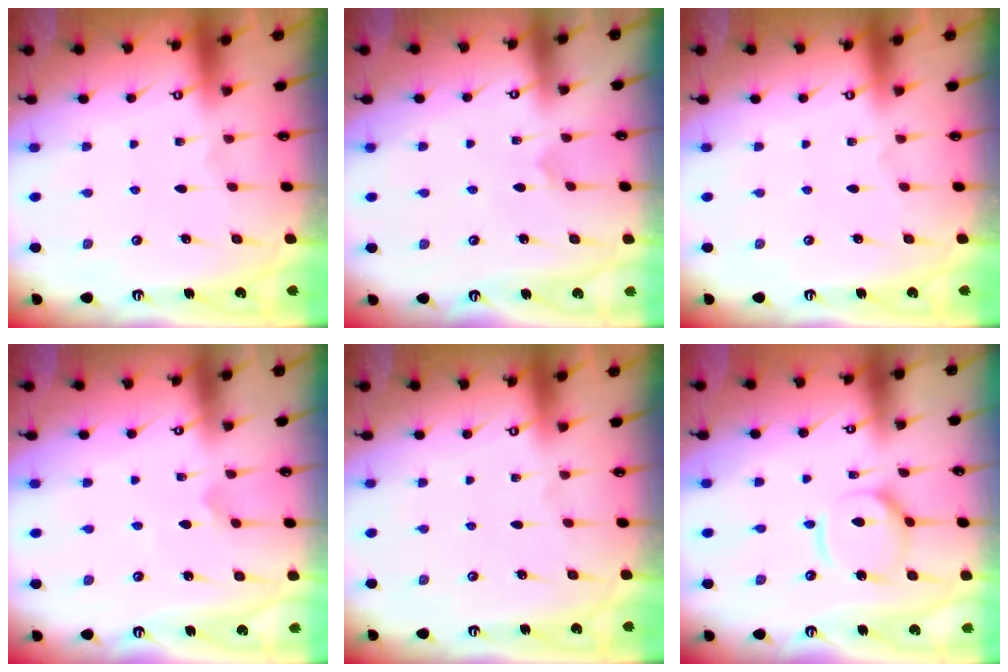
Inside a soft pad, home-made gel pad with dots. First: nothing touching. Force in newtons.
{"total": 2.3, "press": 2.3, "slide": 0.2}
{"total": 0.0}
{"total": 2.7, "press": 2.7, "slide": 0.6}
{"total": 0.0}
{"total": 11.0, "press": 10.9, "slide": 1.2}